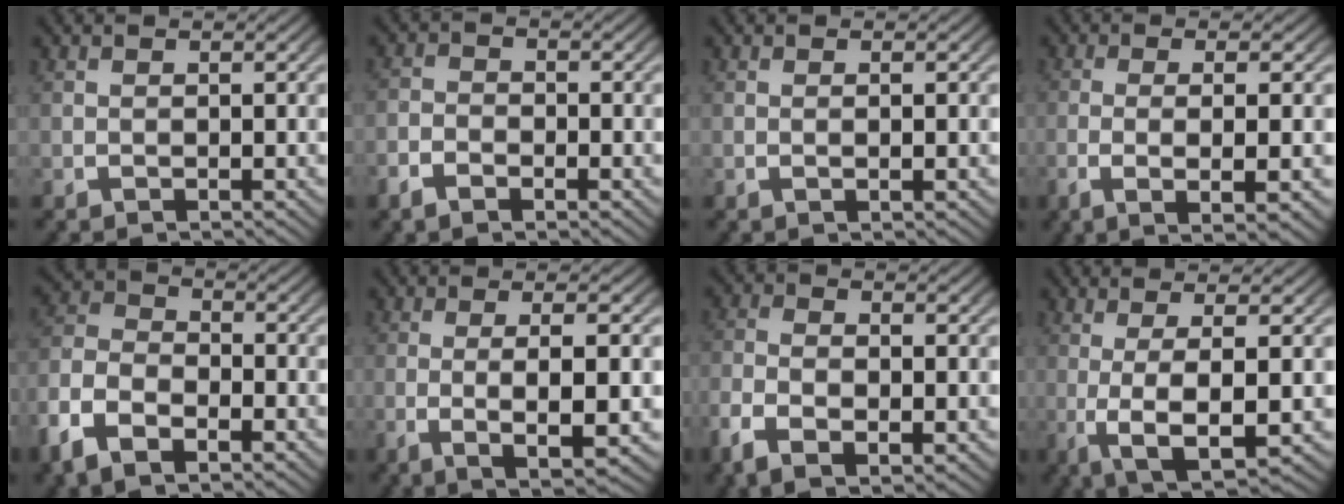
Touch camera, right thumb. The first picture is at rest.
{"total": 1.9, "force": [-1.3, 1.2, 0.7], "torque": [-0.010, -0.004, -0.031]}
{"total": 0.7, "force": [0.1, 0.1, 0.7], "torque": [-0.014, 0.002, 0.000]}
{"total": 5.8, "force": [-1.1, 1.5, 5.5], "torque": [-0.107, -0.012, -0.008]}
{"total": 6.5, "force": [-2.2, 4.7, 4.0], "torque": [-0.099, -0.015, -0.040]}
{"total": 6.6, "force": [-0.8, 2.0, 6.3], "torque": [-0.130, -0.019, 0.001]}
{"total": 4.2, "force": [-1.3, 2.2, 3.3], "torque": [-0.076, -0.008, -0.018]}
{"total": 7.7, "force": [-1.3, 3.3, 6.8], "torque": [-0.157, -0.033, 0.003]}